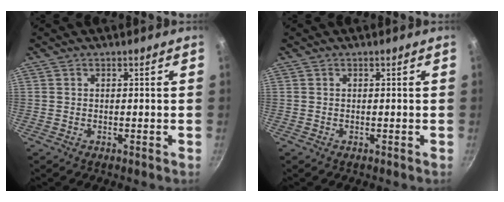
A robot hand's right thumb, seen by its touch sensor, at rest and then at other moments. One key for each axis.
{"total": 0.0}